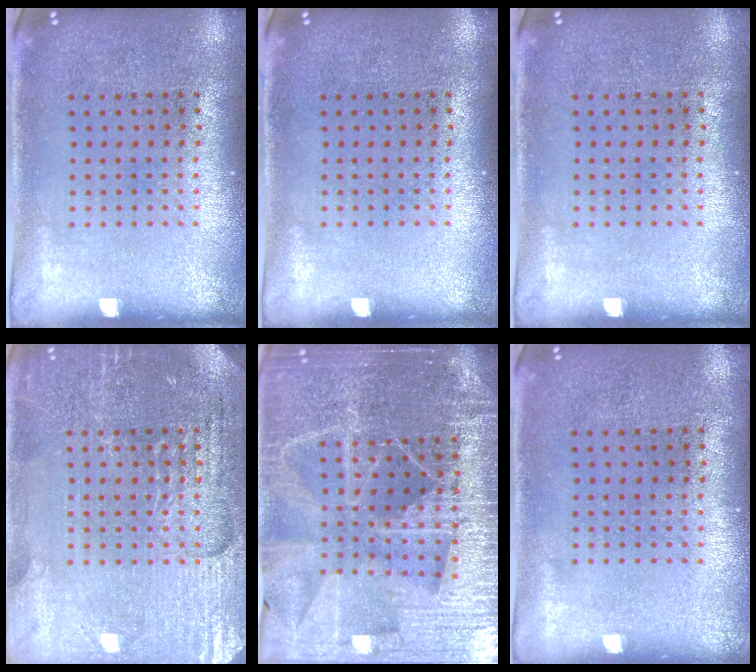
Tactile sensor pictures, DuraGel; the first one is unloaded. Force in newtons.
{"total": 0.0}
{"total": 0.0}
{"total": 4.0, "press": 3.9, "slide": 1.0}
{"total": 5.5, "press": 4.9, "slide": 2.5}
{"total": 0.0}